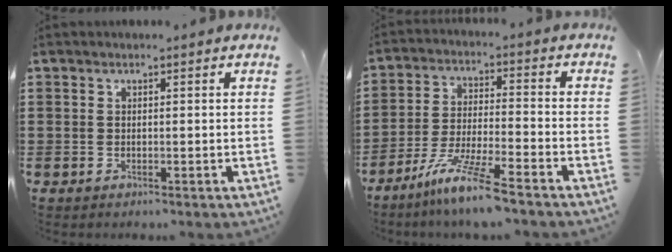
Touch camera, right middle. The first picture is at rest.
{"total": 9.1, "force": [-7.1, -0.3, 5.7], "torque": [-0.120, -0.013, -0.138]}